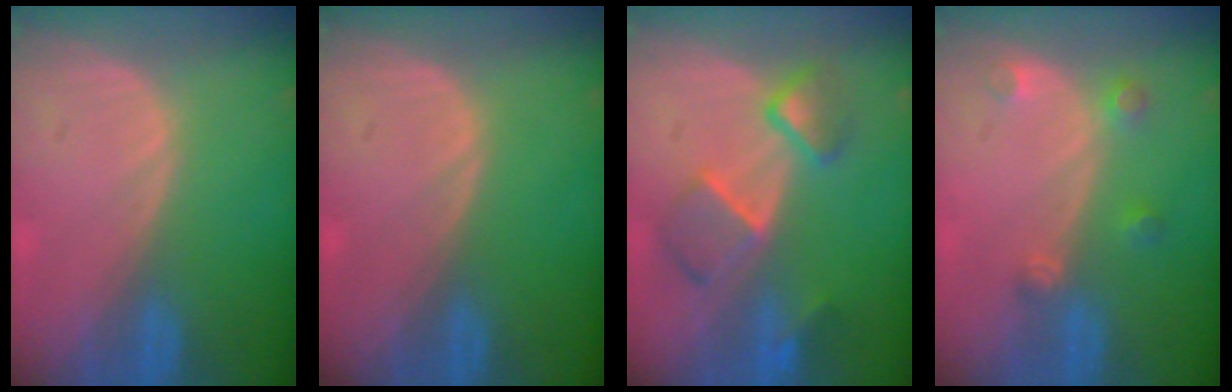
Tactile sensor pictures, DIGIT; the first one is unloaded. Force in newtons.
{"total": 0.0}
{"total": 6.6, "press": 6.6, "slide": 1.1}
{"total": 2.6, "press": 2.6, "slide": 0.2}